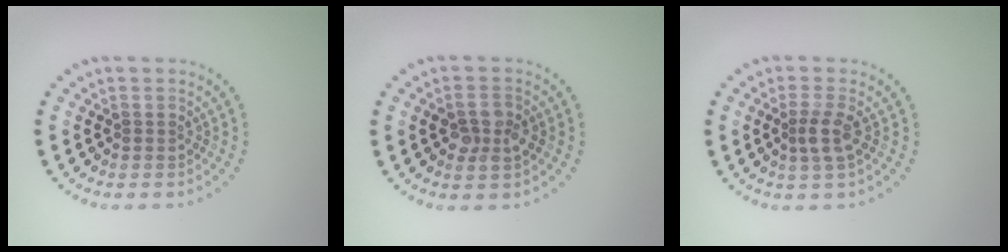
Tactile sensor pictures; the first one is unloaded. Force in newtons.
{"total": 2.5, "press": 2.5, "slide": 0.5}
{"total": 2.2, "press": 1.9, "slide": 1.1}